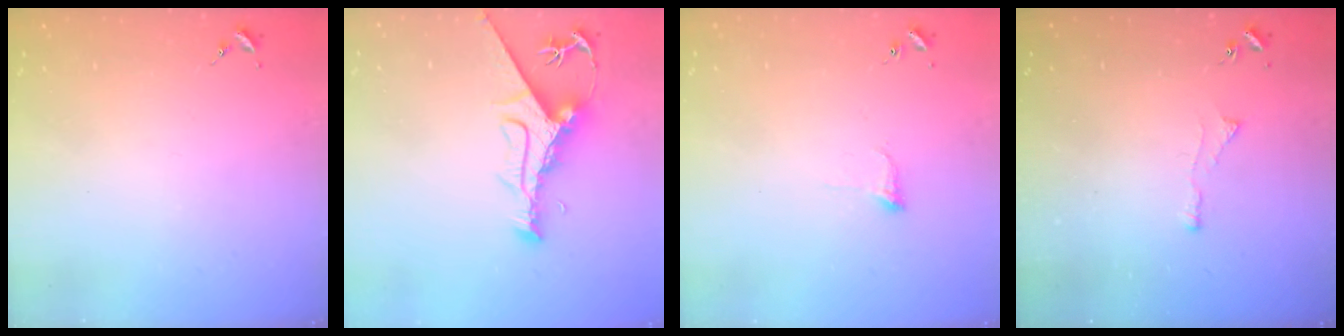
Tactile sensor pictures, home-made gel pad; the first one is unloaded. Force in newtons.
{"total": 10.3, "press": 10.2, "slide": 1.4}
{"total": 4.5, "press": 4.5, "slide": 0.6}
{"total": 3.1, "press": 3.1, "slide": 0.6}